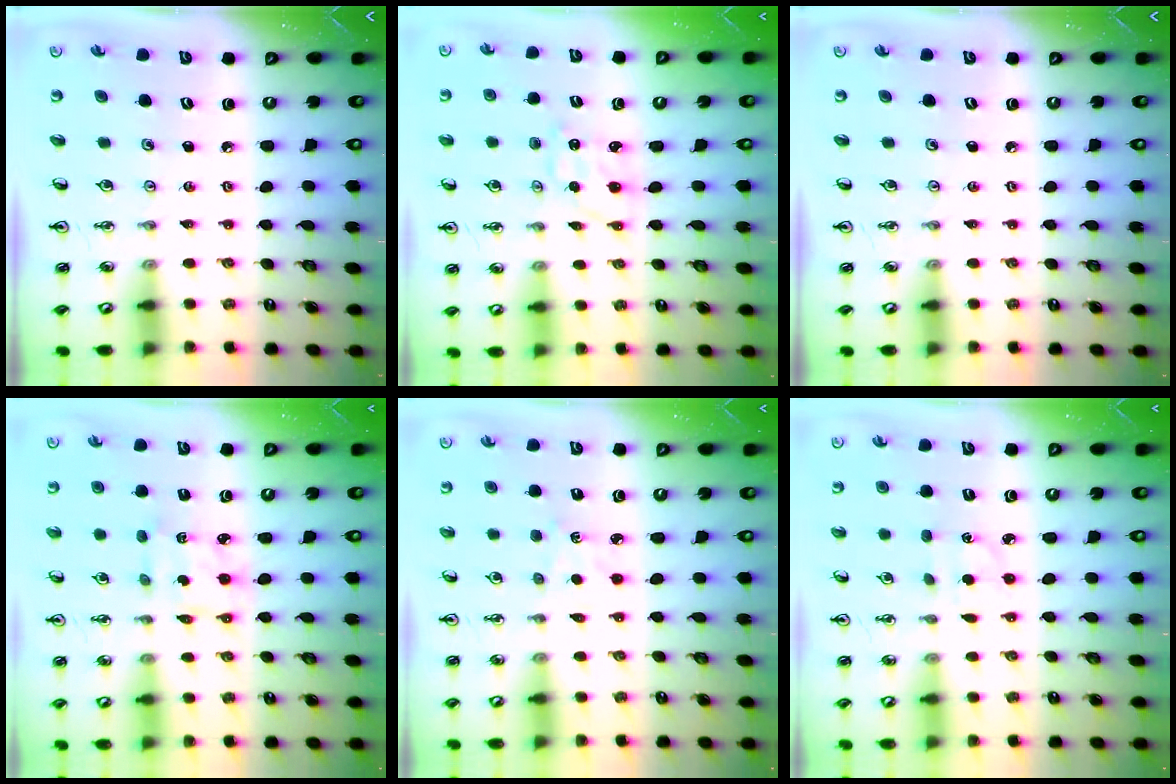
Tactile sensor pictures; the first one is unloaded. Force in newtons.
{"total": 1.2, "press": 1.2, "slide": 0.3}
{"total": 0.0}
{"total": 2.4, "press": 2.4, "slide": 0.2}
{"total": 3.9, "press": 3.9, "slide": 0.5}
{"total": 2.7, "press": 2.6, "slide": 0.4}